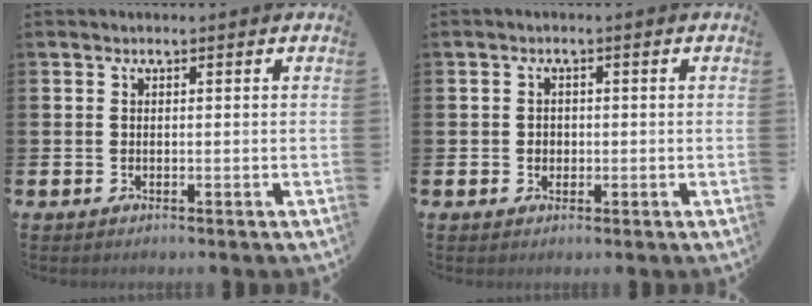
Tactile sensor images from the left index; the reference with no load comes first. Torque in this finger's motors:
{"motor_torque": [0.27, 0.04, 0.00, 0.03]}